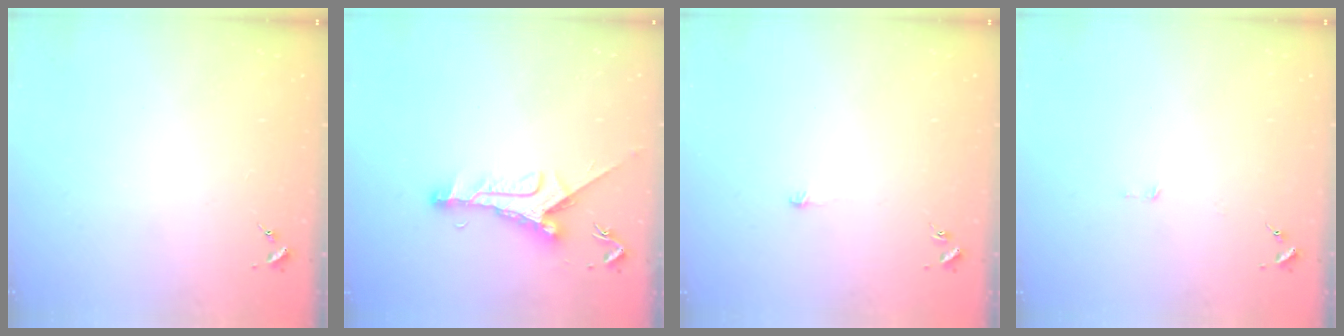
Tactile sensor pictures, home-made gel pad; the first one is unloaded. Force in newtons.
{"total": 10.1, "press": 10.1, "slide": 0.2}
{"total": 3.2, "press": 3.1, "slide": 0.3}
{"total": 2.8, "press": 2.8, "slide": 0.2}